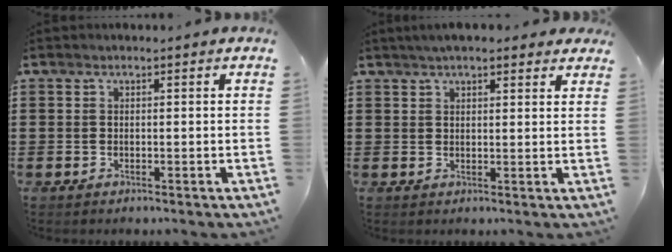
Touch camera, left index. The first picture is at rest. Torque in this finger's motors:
{"motor_torque": [1.78, -0.36, 0.53, 0.13]}